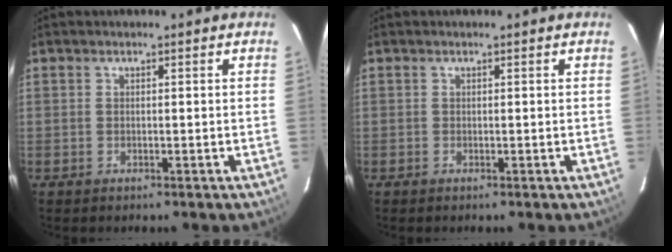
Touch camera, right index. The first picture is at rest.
{"total": 0.0}